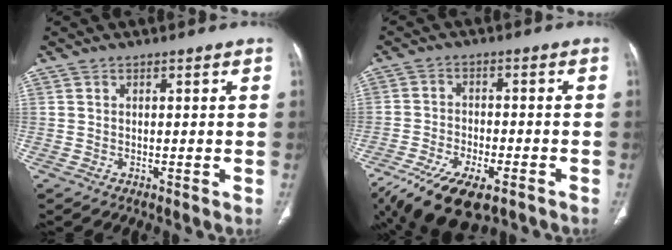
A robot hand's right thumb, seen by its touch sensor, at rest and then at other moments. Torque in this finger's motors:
{"motor_torque": [3.01, 2.00, 0.81, -1.27, 0.11]}